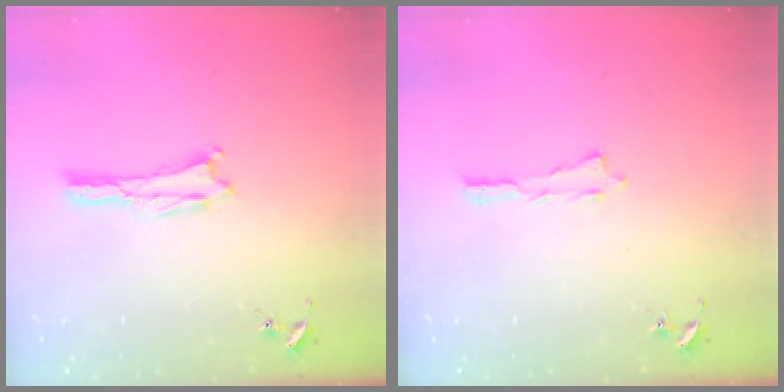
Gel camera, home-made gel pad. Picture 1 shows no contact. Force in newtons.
{"total": 0.0}